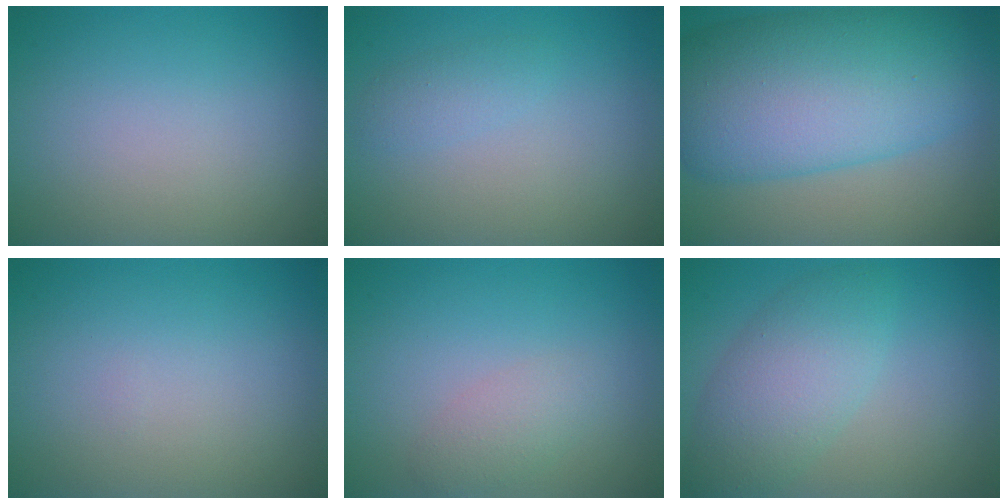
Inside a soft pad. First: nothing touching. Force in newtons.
{"total": 1.3, "press": 1.3, "slide": 0.1}
{"total": 12.8, "press": 12.8, "slide": 0.4}
{"total": 0.0}
{"total": 1.8, "press": 1.8, "slide": 0.2}
{"total": 5.0, "press": 5.0, "slide": 0.1}